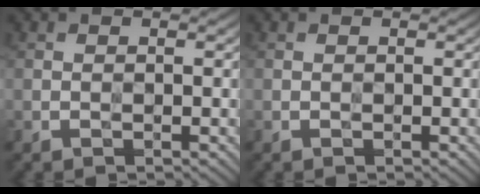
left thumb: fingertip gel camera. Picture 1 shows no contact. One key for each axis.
{"total": 0.0}